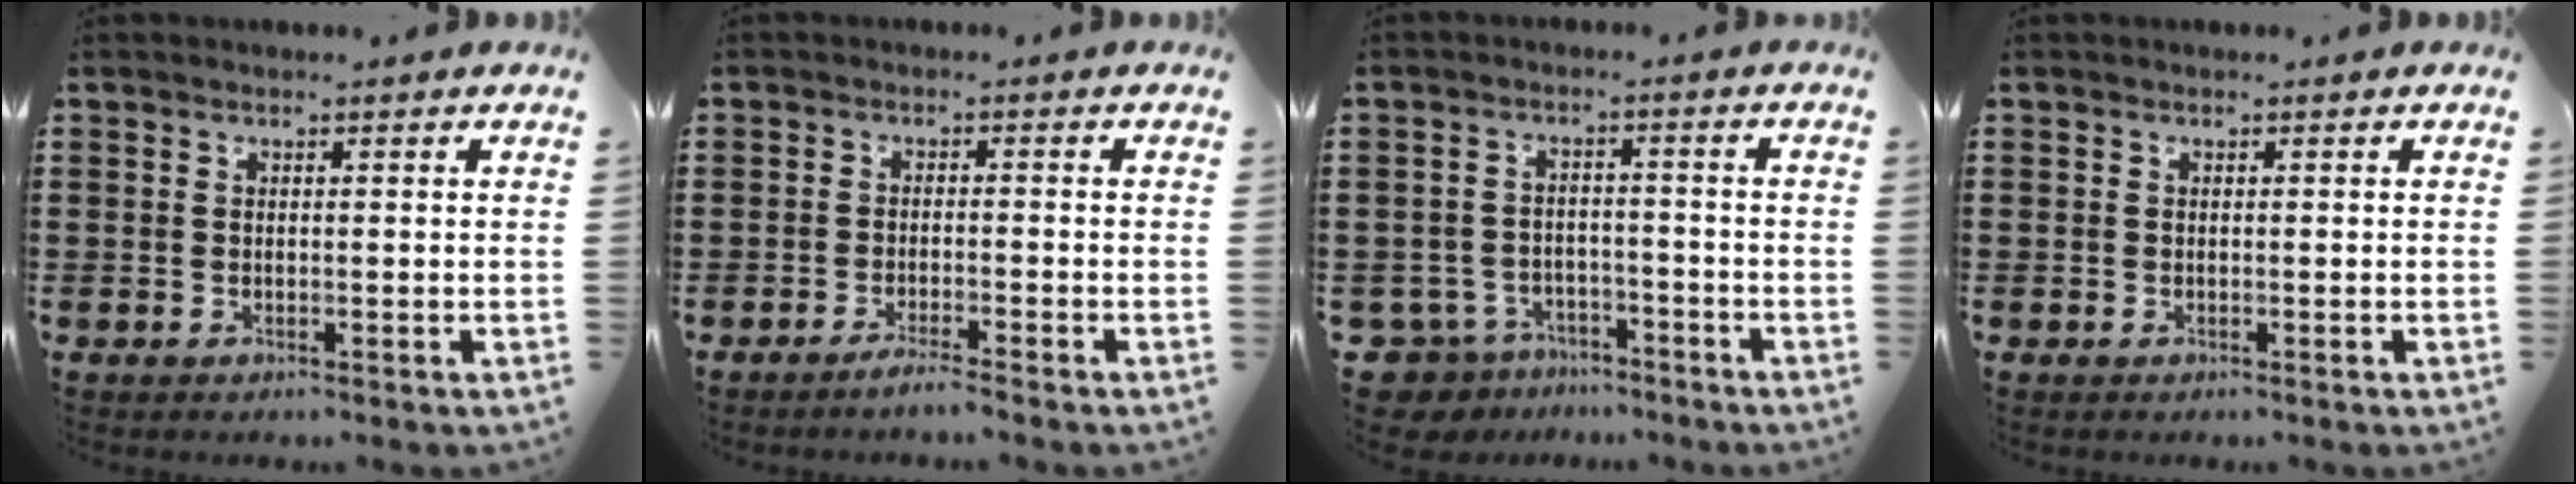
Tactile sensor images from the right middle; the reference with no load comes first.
{"total": 2.1, "force": [-1.8, -0.3, 1.0], "torque": [-0.016, 0.000, -0.033]}
{"total": 4.3, "force": [-4.0, 1.4, 0.5], "torque": [-0.036, -0.001, -0.089]}
{"total": 0.0}